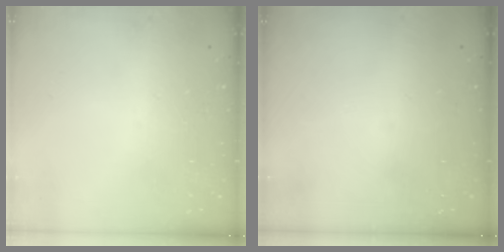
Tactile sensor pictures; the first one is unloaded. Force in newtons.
{"total": 0.0}